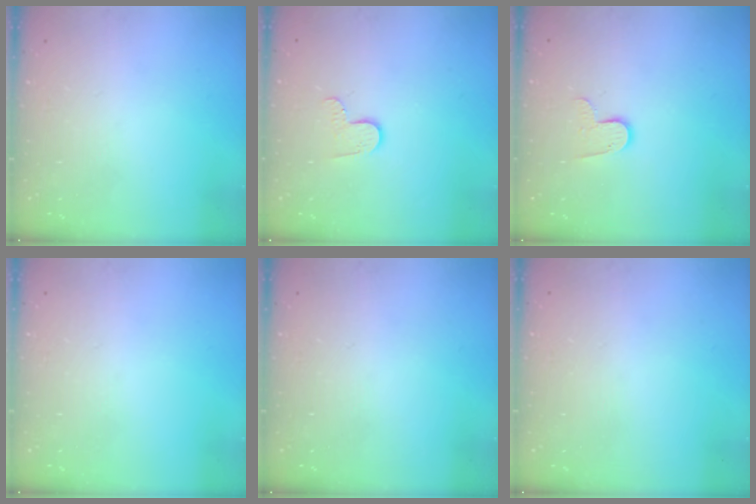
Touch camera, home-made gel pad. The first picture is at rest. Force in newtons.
{"total": 6.4, "press": 6.4, "slide": 0.5}
{"total": 7.2, "press": 7.2, "slide": 0.3}
{"total": 0.0}
{"total": 0.0}
{"total": 0.8, "press": 0.8, "slide": 0.1}